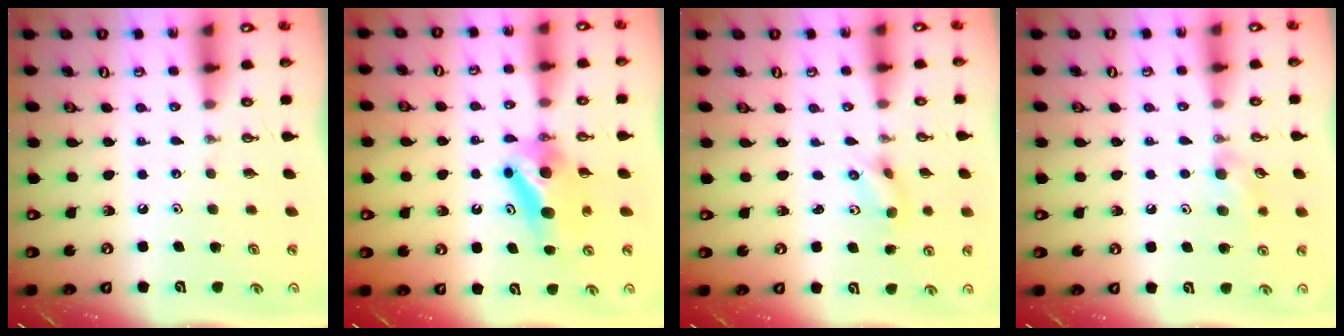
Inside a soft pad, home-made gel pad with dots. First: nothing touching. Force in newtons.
{"total": 9.3, "press": 5.9, "slide": 7.2}
{"total": 1.9, "press": 1.7, "slide": 0.7}
{"total": 7.3, "press": 7.2, "slide": 1.2}